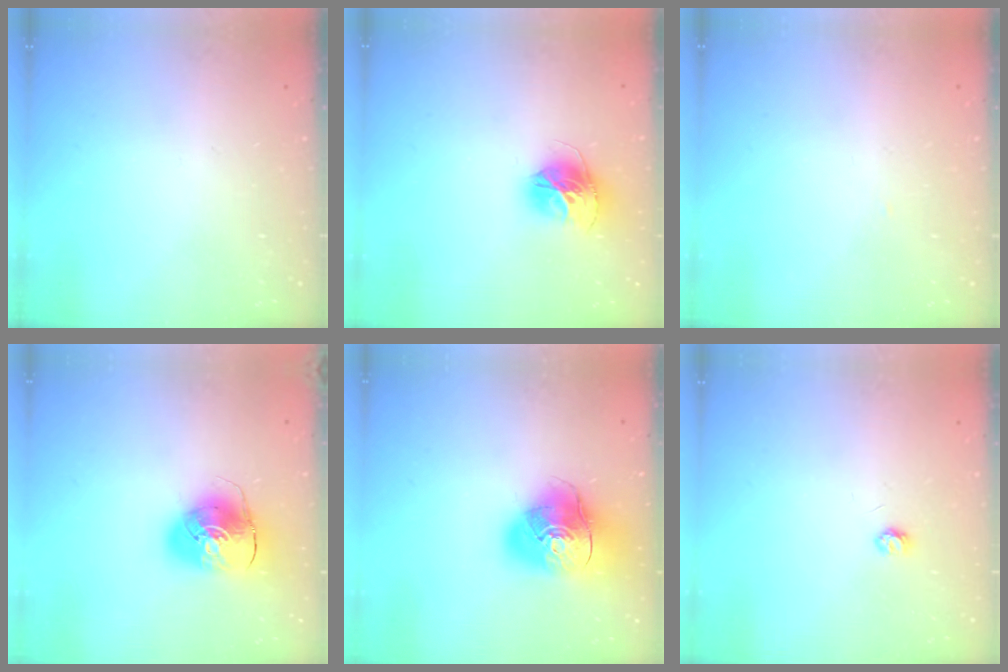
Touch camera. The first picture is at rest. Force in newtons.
{"total": 13.0, "press": 12.9, "slide": 1.4}
{"total": 1.3, "press": 1.3, "slide": 0.0}
{"total": 10.8, "press": 10.6, "slide": 1.8}
{"total": 14.8, "press": 14.6, "slide": 2.1}
{"total": 3.2, "press": 3.2, "slide": 0.3}